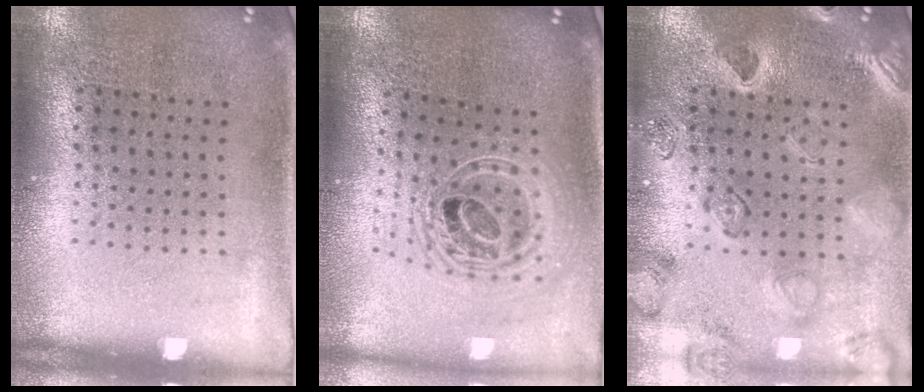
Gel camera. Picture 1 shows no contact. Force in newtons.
{"total": 2.3, "press": 1.8, "slide": 1.4}
{"total": 2.5, "press": 2.4, "slide": 0.9}